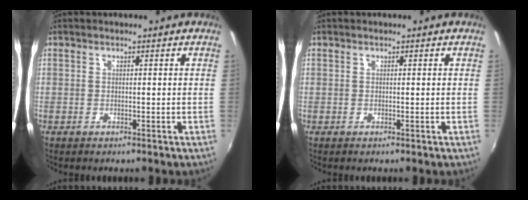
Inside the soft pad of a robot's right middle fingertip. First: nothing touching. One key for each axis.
{"total": 0.0}